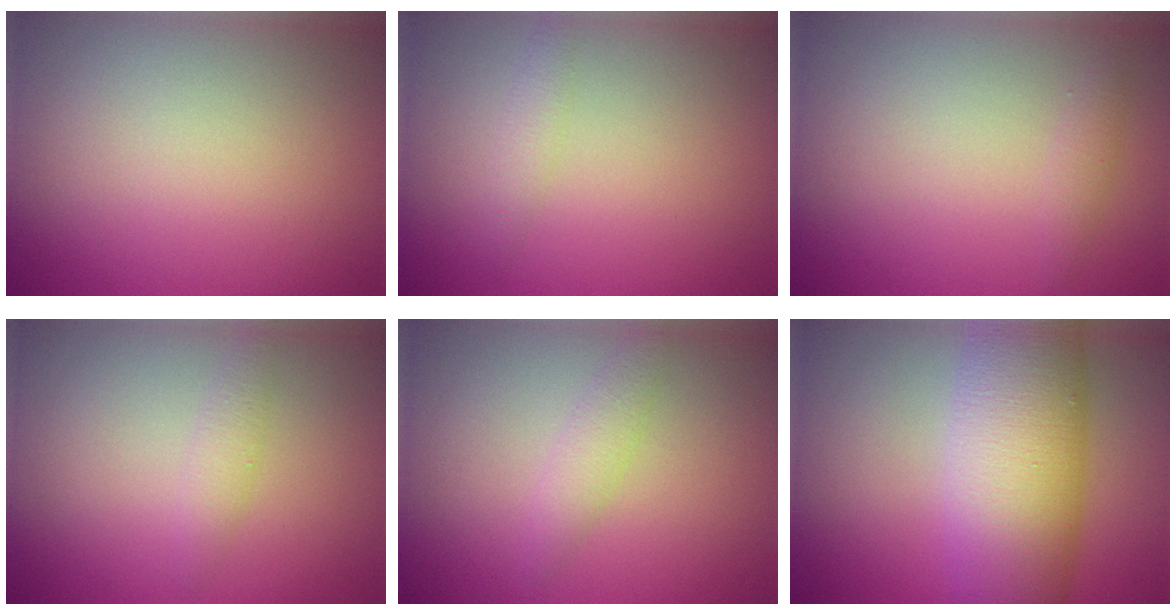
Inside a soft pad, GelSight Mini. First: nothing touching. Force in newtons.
{"total": 1.3, "press": 1.3, "slide": 0.0}
{"total": 1.0, "press": 1.0, "slide": 0.0}
{"total": 1.5, "press": 1.5, "slide": 0.1}
{"total": 1.8, "press": 1.8, "slide": 0.0}
{"total": 12.4, "press": 12.4, "slide": 0.4}